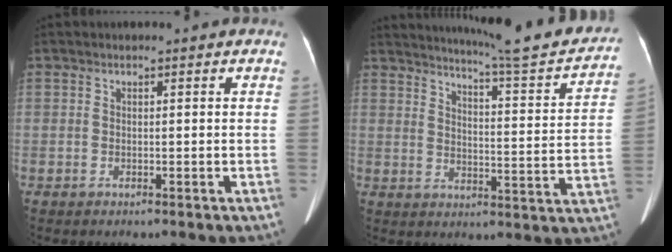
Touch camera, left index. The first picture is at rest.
{"total": 19.9, "force": [18.2, 0.4, 8.1], "torque": [-0.112, -0.057, 0.225]}